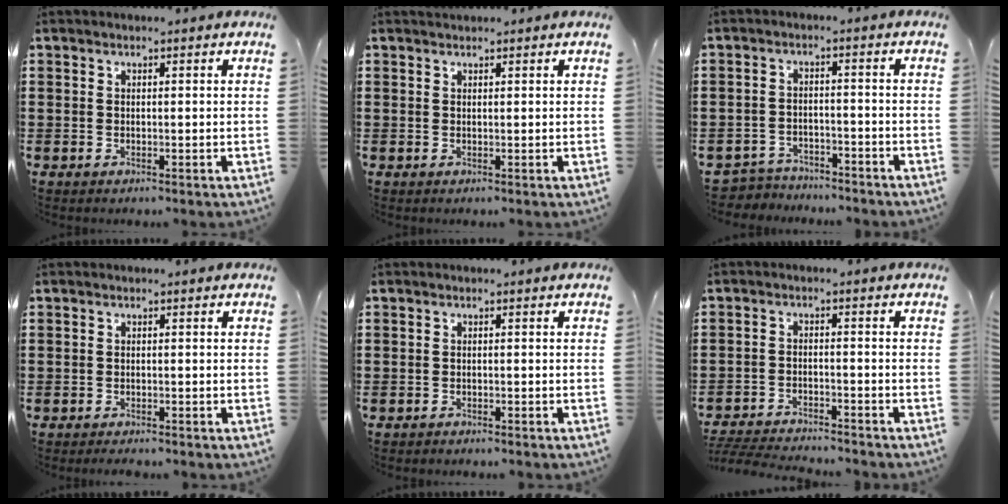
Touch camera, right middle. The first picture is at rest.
{"total": 0.7, "force": [0.7, 0.1, 0.0], "torque": [-0.002, -0.002, 0.014]}
{"total": 3.7, "force": [-3.6, 0.6, -0.3], "torque": [-0.004, 0.002, -0.078]}
{"total": 0.8, "force": [-0.7, 0.1, 0.2], "torque": [-0.006, -0.003, -0.014]}
{"total": 0.8, "force": [-0.8, 0.1, 0.0], "torque": [-0.001, 0.001, -0.017]}
{"total": 4.0, "force": [-4.0, 0.1, 0.5], "torque": [-0.017, -0.001, -0.086]}